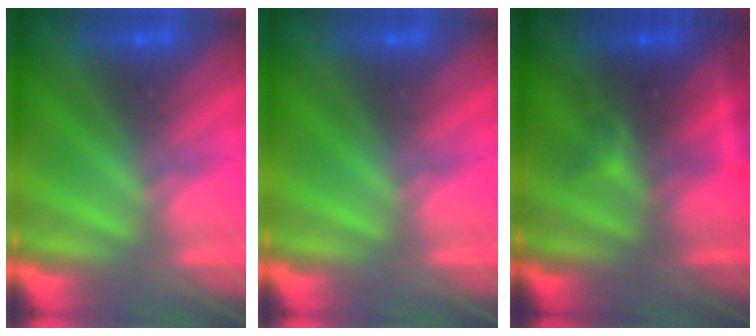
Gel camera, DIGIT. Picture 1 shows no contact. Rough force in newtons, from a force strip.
{"total": 0.0}
{"total": 2.5}